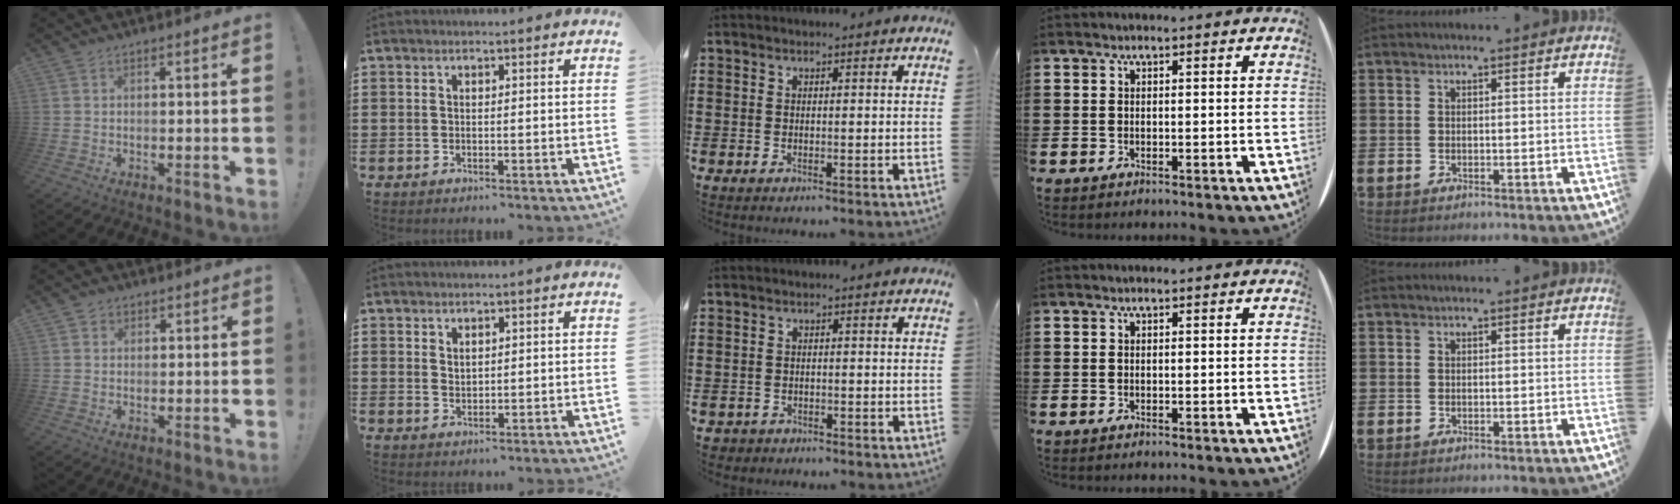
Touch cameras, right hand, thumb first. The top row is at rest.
{"thumb": {"total": 1.6, "force": [0.7, 1.4, 0.3], "torque": [0.000, -0.002, 0.012]}, "index": {"total": 1.4, "force": [1.2, 0.7, 0.3], "torque": [-0.007, 0.003, 0.024]}, "middle": {"total": 1.5, "force": [-1.3, 0.6, -0.2], "torque": [0.000, 0.001, -0.032]}}